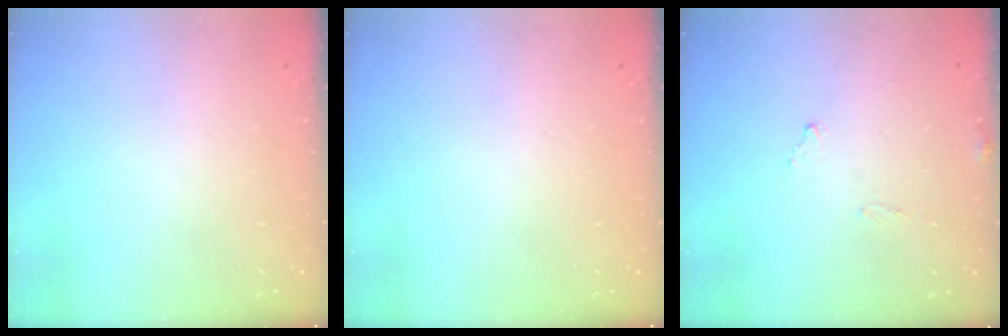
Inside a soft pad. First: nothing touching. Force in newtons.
{"total": 0.0}
{"total": 8.6, "press": 8.6, "slide": 0.5}